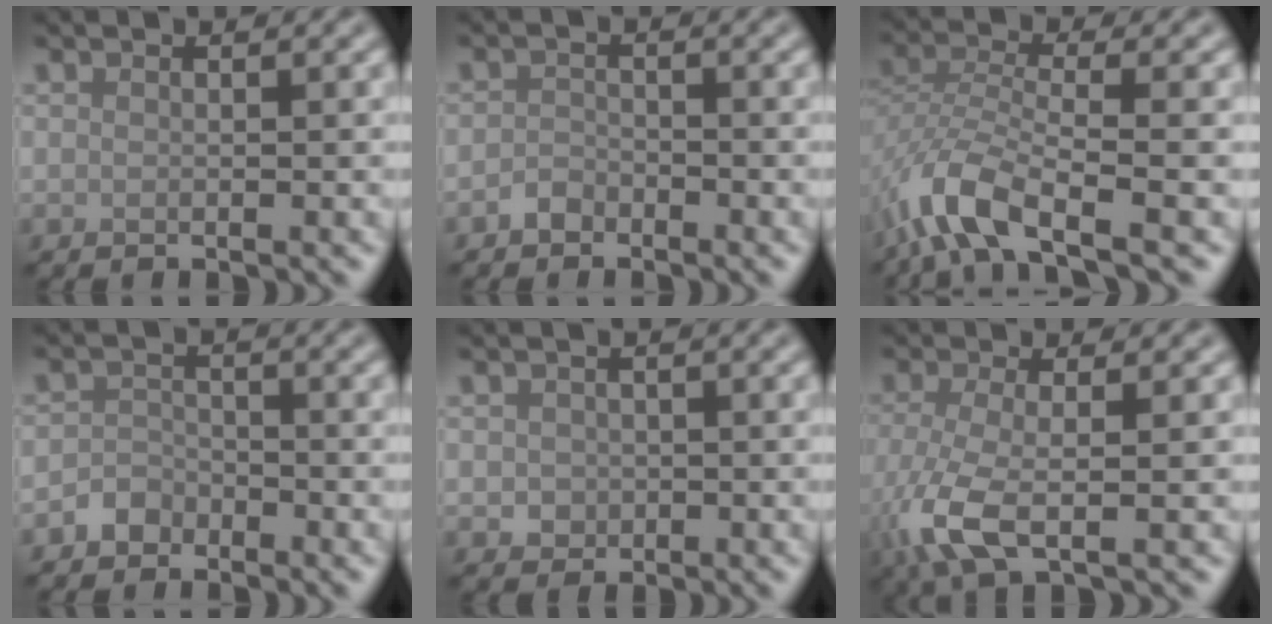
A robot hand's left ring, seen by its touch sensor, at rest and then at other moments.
{"total": 1.3, "force": [-1.0, 0.8, 0.2], "torque": [0.000, 0.005, -0.021]}
{"total": 6.1, "force": [-3.5, 2.1, 4.5], "torque": [-0.097, -0.005, -0.081]}
{"total": 1.7, "force": [-1.3, 1.2, 0.2], "torque": [0.004, 0.009, -0.026]}
{"total": 1.4, "force": [-0.1, 1.3, 0.4], "torque": [-0.002, -0.006, -0.003]}
{"total": 5.3, "force": [-1.8, 1.9, 4.6], "torque": [-0.117, -0.014, -0.042]}